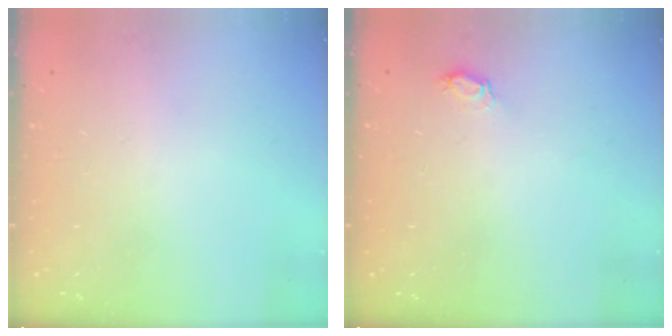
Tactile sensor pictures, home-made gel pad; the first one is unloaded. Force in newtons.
{"total": 4.7, "press": 4.4, "slide": 1.5}